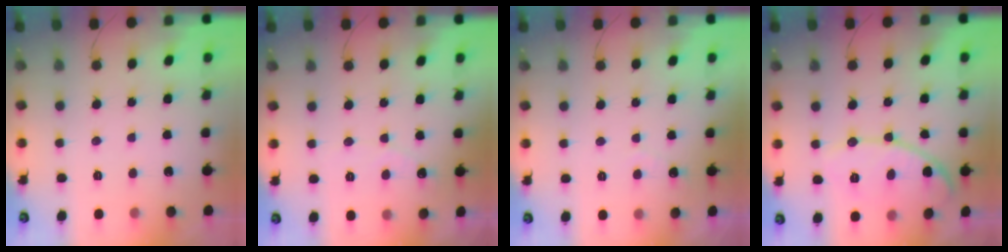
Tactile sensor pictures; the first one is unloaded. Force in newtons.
{"total": 2.9, "press": 2.9, "slide": 0.2}
{"total": 2.5, "press": 2.5, "slide": 0.1}
{"total": 11.5, "press": 11.5, "slide": 0.6}